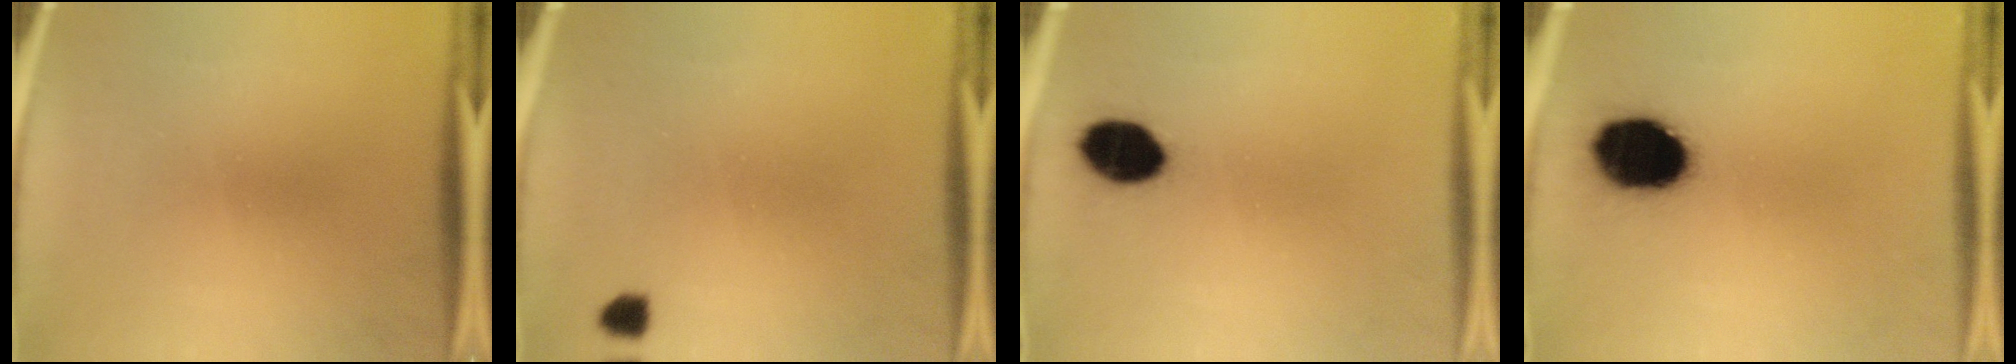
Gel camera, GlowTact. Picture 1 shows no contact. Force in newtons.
{"total": 2.0}
{"total": 8.8}
{"total": 15.9}